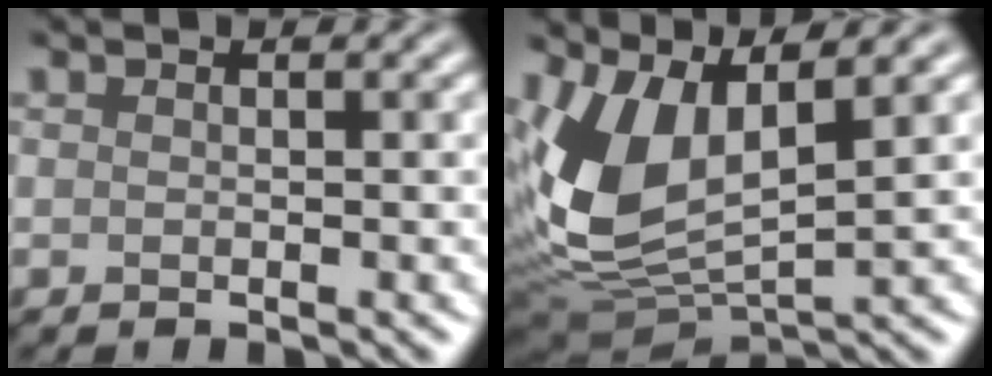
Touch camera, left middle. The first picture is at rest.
{"total": 8.7, "force": [2.2, 4.5, 7.2], "torque": [-0.166, -0.006, 0.043]}